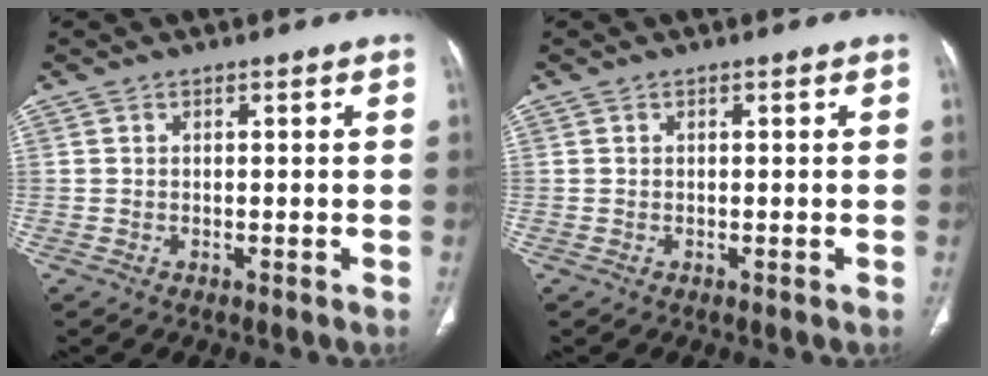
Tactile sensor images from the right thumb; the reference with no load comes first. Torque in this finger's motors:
{"motor_torque": [0.01, 0.01, -0.17, 0.15, 0.00]}